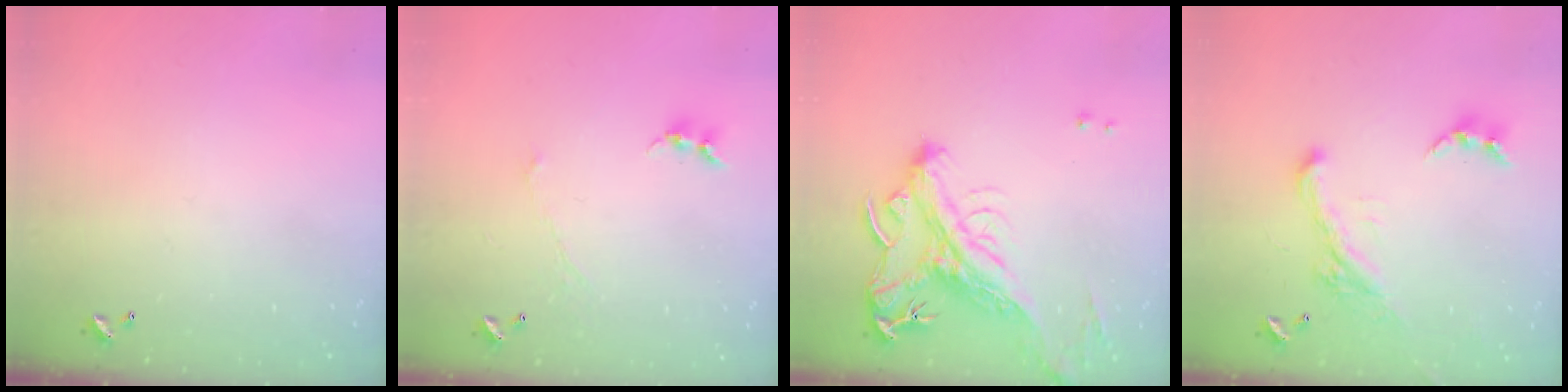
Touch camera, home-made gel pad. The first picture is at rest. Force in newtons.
{"total": 0.0}
{"total": 4.7, "press": 4.5, "slide": 1.3}
{"total": 3.4, "press": 3.1, "slide": 1.4}